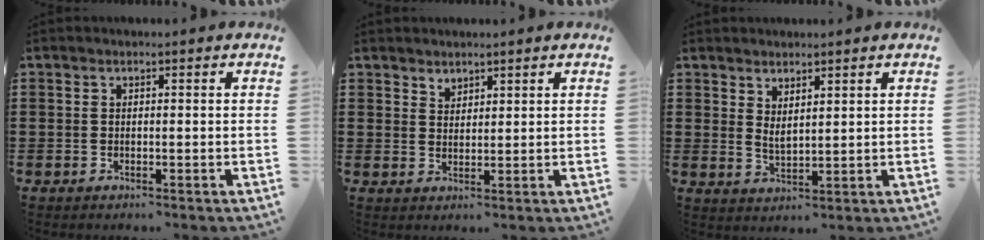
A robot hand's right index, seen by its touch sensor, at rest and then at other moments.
{"total": 2.0, "force": [1.8, 1.0, -0.1], "torque": [-0.003, 0.003, 0.035]}
{"total": 2.3, "force": [1.8, 0.7, 1.2], "torque": [-0.026, 0.001, 0.033]}